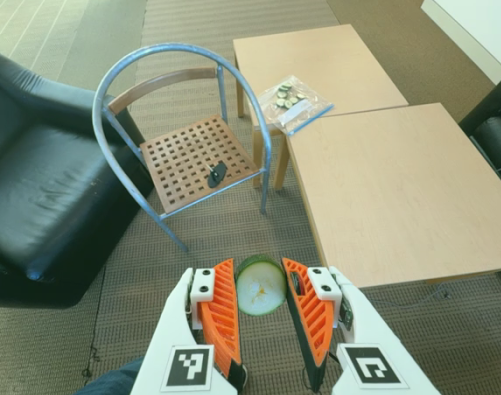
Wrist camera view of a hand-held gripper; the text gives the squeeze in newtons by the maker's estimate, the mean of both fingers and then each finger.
{"total": 7.7, "left": 7.4, "right": 8.1}